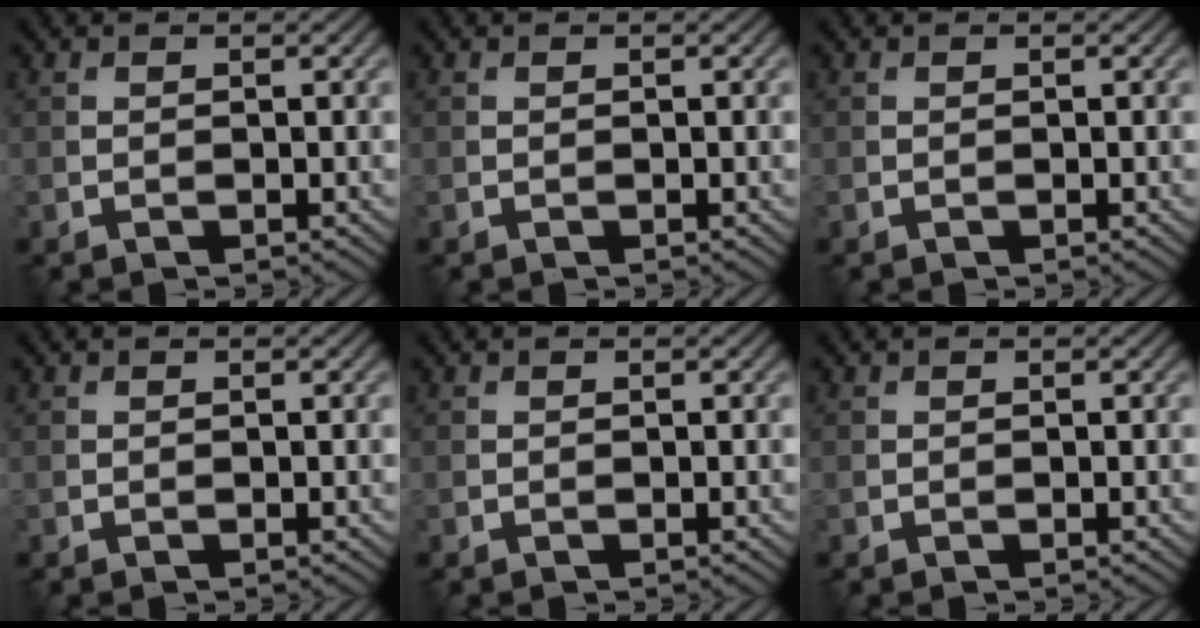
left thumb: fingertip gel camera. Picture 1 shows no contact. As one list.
[{"total": 0.0}, {"total": 0.0}, {"total": 0.0}, {"total": 0.0}, {"total": 0.0}]